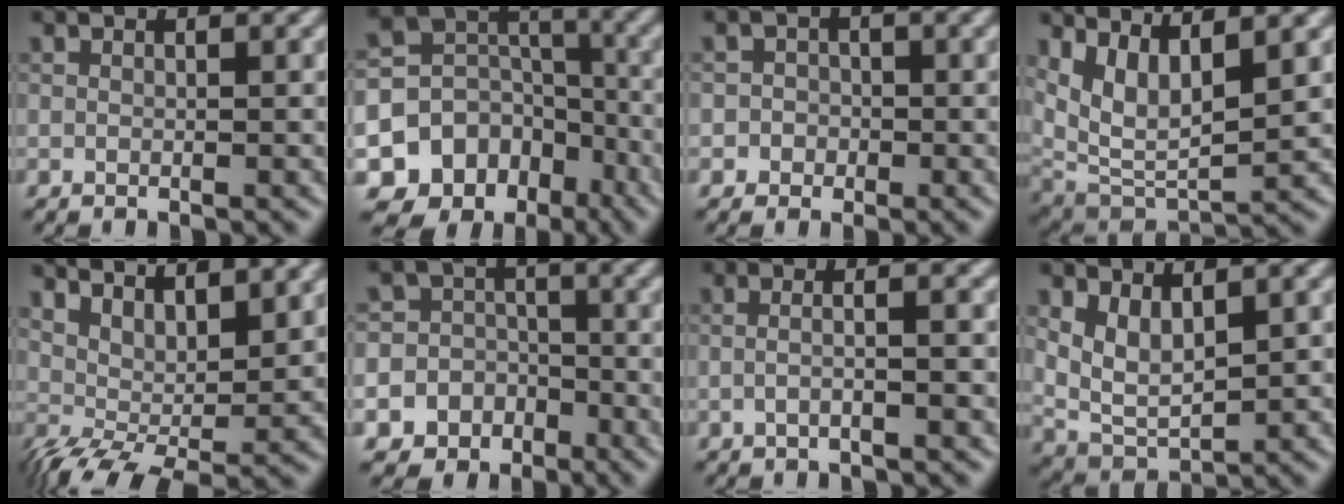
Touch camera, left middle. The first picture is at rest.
{"total": 12.8, "force": [-6.6, 10.3, 3.7], "torque": [-0.092, -0.012, -0.101]}
{"total": 2.0, "force": [-0.5, 1.9, 0.2], "torque": [0.023, 0.006, -0.025]}
{"total": 6.7, "force": [2.7, 2.7, 5.5], "torque": [-0.119, -0.010, 0.058]}
{"total": 6.3, "force": [3.0, 2.3, 5.1], "torque": [-0.084, -0.001, 0.056]}
{"total": 9.8, "force": [-4.8, 8.5, 0.9], "torque": [-0.025, -0.013, -0.088]}
{"total": 3.3, "force": [-0.2, 1.3, 3.0], "torque": [-0.021, 0.000, -0.026]}
{"total": 4.3, "force": [1.0, 2.3, 3.4], "torque": [-0.074, -0.008, 0.027]}